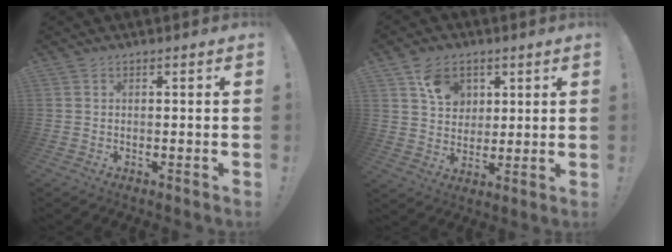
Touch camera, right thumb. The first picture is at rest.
{"total": 9.5, "force": [4.6, 7.5, 3.7], "torque": [-0.043, -0.021, 0.087]}